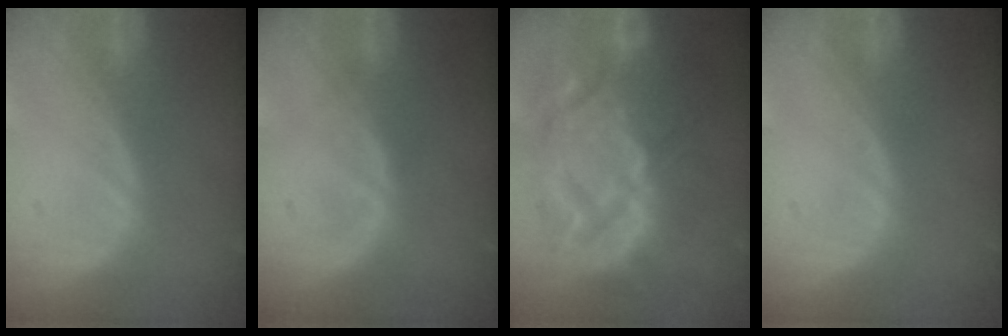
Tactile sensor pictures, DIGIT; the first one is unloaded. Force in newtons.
{"total": 0.9, "press": 0.9, "slide": 0.2}
{"total": 13.7, "press": 13.7, "slide": 1.3}
{"total": 0.0}